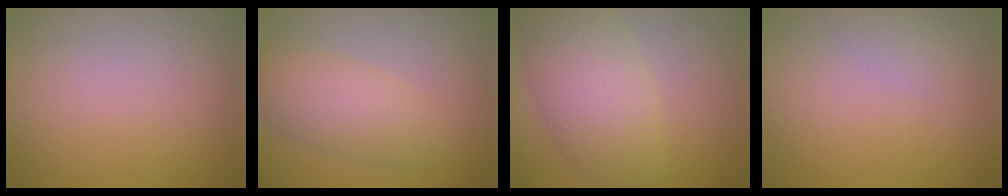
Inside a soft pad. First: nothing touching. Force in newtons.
{"total": 3.9, "press": 3.9, "slide": 0.1}
{"total": 6.7, "press": 6.7, "slide": 0.3}
{"total": 1.0, "press": 1.0, "slide": 0.0}